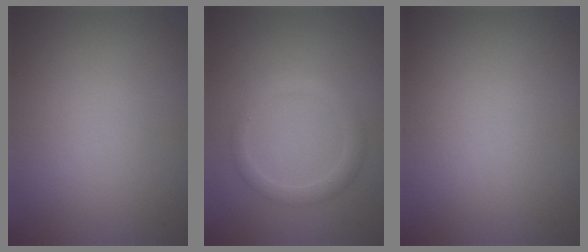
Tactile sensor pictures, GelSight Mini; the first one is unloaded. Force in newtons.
{"total": 1.9, "press": 1.9, "slide": 0.0}
{"total": 0.0}